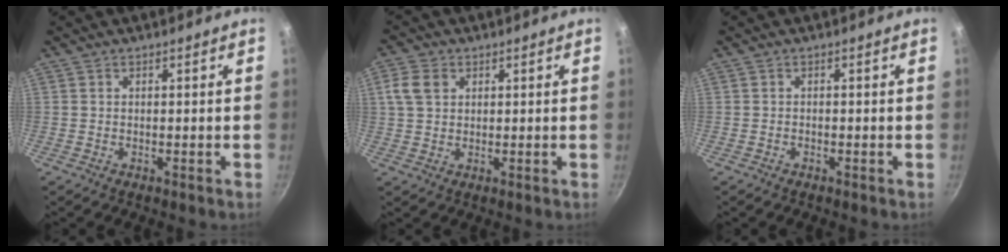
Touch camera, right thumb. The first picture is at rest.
{"total": 4.2, "force": [1.6, 3.1, 2.3], "torque": [-0.035, 0.001, 0.031]}
{"total": 1.0, "force": [-0.4, -0.7, -0.6], "torque": [0.004, 0.002, -0.005]}